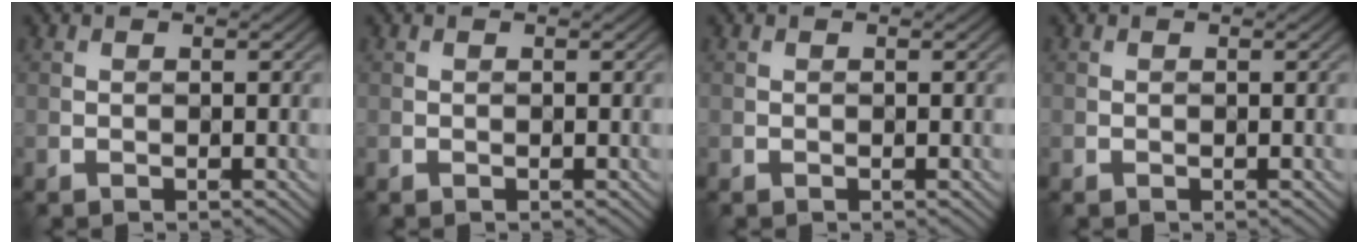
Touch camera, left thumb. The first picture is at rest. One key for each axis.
{"total": 0.0}
{"total": 0.0}
{"total": 0.0}